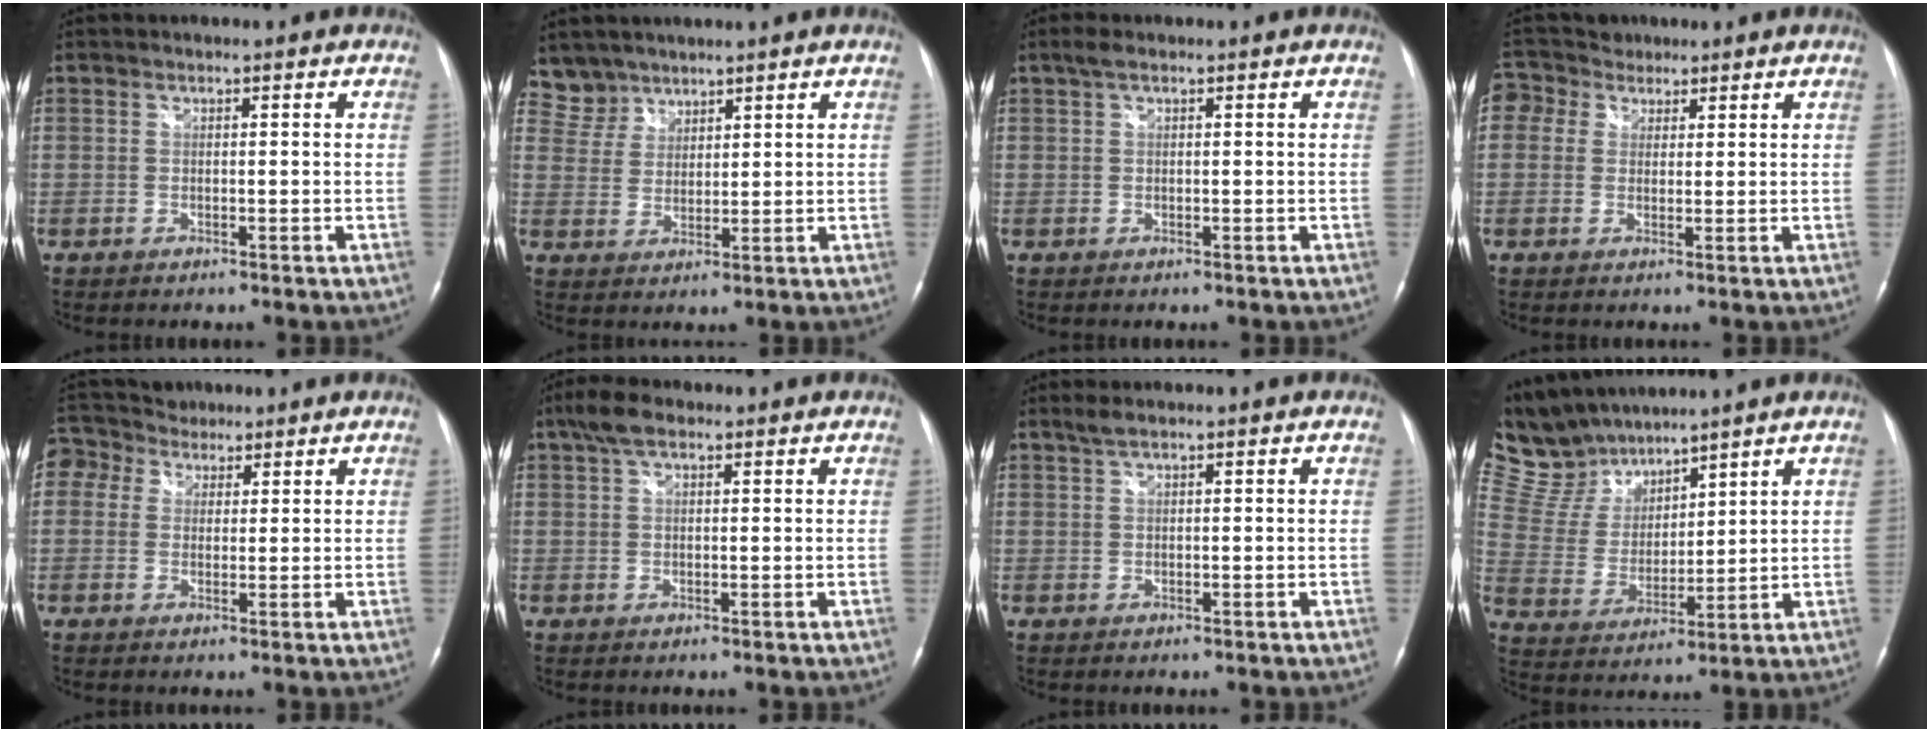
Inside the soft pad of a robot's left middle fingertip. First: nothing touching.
{"total": 4.5, "force": [3.8, 2.2, -0.8], "torque": [0.021, 0.004, 0.079]}
{"total": 1.6, "force": [1.1, 0.5, 1.2], "torque": [-0.028, 0.018, 0.019]}
{"total": 4.5, "force": [2.6, 3.6, 0.3], "torque": [-0.016, 0.031, 0.050]}
{"total": 5.3, "force": [3.4, 4.0, 0.5], "torque": [-0.023, 0.036, 0.066]}
{"total": 4.1, "force": [2.6, 1.7, 2.7], "torque": [-0.062, 0.024, 0.049]}
{"total": 1.4, "force": [1.1, 0.1, 0.9], "torque": [-0.024, 0.011, 0.025]}
{"total": 10.3, "force": [9.6, 3.3, 1.8], "torque": [-0.060, 0.019, 0.202]}